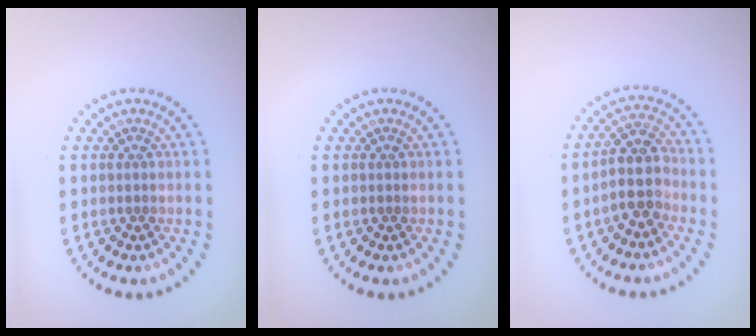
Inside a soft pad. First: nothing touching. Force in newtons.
{"total": 0.0}
{"total": 3.6, "press": 3.2, "slide": 1.7}